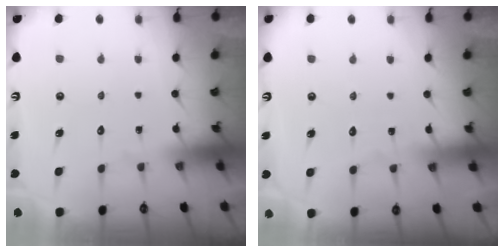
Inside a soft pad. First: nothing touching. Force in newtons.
{"total": 2.8, "press": 2.8, "slide": 0.3}